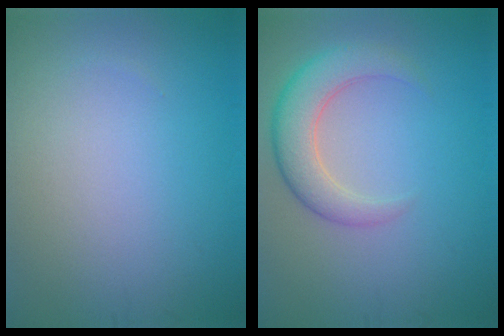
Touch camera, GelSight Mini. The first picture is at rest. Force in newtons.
{"total": 5.3, "press": 5.3, "slide": 0.1}